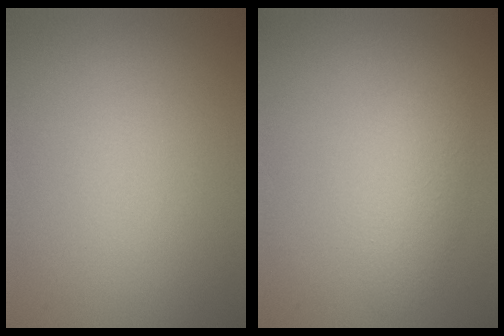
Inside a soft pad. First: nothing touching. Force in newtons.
{"total": 2.4, "press": 2.4, "slide": 0.1}